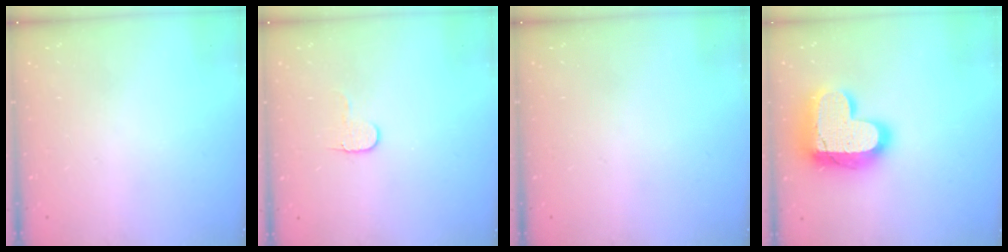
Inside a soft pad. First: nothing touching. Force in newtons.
{"total": 5.5, "press": 5.4, "slide": 0.5}
{"total": 0.0}
{"total": 21.1, "press": 21.0, "slide": 1.5}